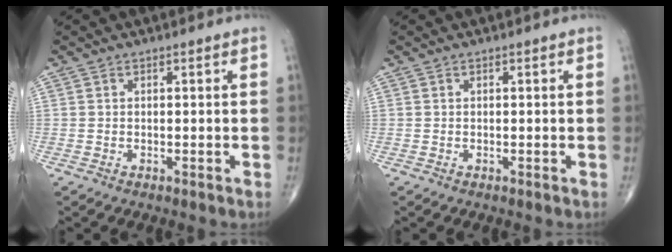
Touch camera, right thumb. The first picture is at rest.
{"total": 0.0}